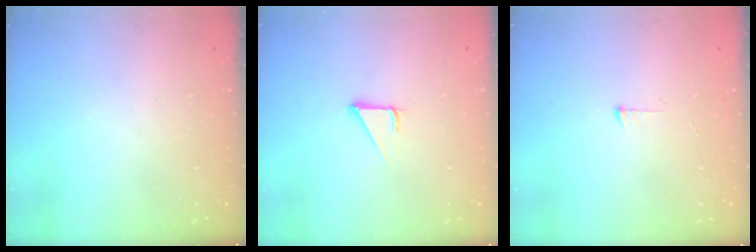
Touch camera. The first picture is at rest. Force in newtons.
{"total": 2.8, "press": 2.8, "slide": 0.1}
{"total": 3.6, "press": 3.6, "slide": 0.3}